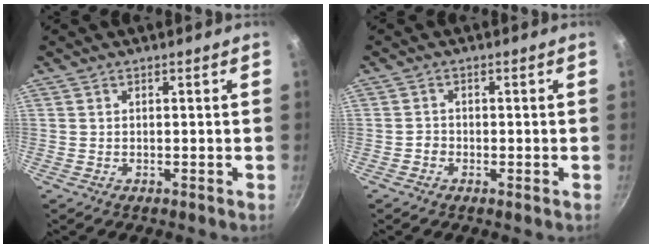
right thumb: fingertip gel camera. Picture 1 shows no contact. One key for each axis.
{"total": 1.4, "fx": -0.7, "fy": 1.0, "fz": 0.7, "tx": -0.008, "ty": 0.002, "tz": -0.018}